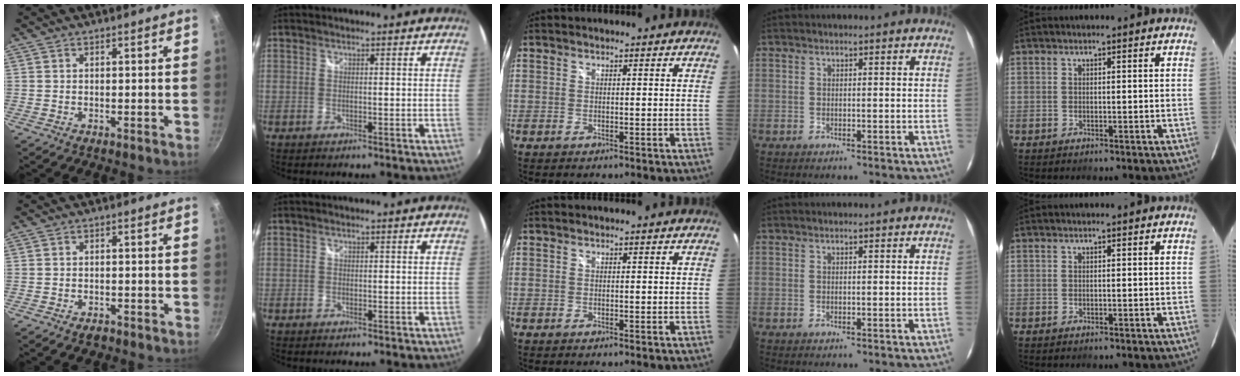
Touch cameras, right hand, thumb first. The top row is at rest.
{"thumb": {"total": 2.0, "force": [-1.4, 1.0, 0.9], "torque": [-0.016, 0.014, -0.018]}}